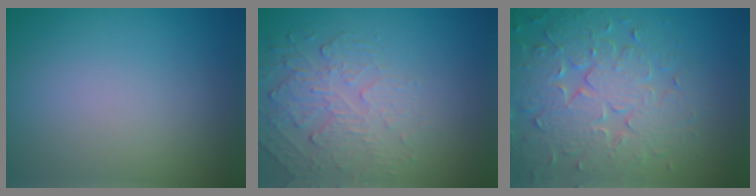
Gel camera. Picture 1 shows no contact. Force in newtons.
{"total": 2.4, "press": 1.7, "slide": 1.7}
{"total": 7.1, "press": 5.8, "slide": 4.2}